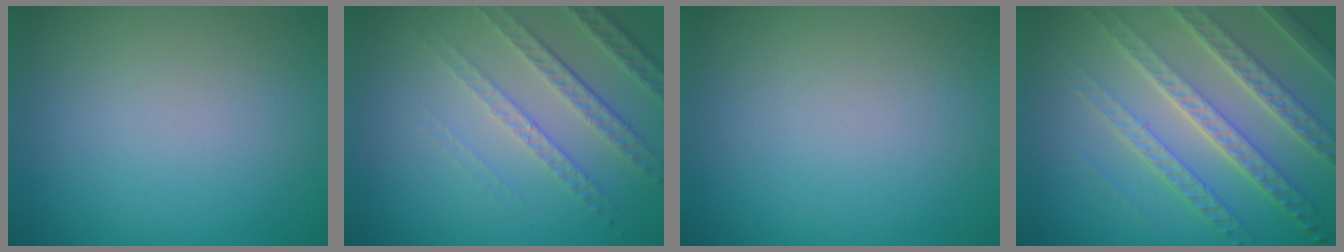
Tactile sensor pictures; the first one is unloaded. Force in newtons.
{"total": 4.6, "press": 3.3, "slide": 3.2}
{"total": 0.0}
{"total": 8.1, "press": 5.5, "slide": 5.9}